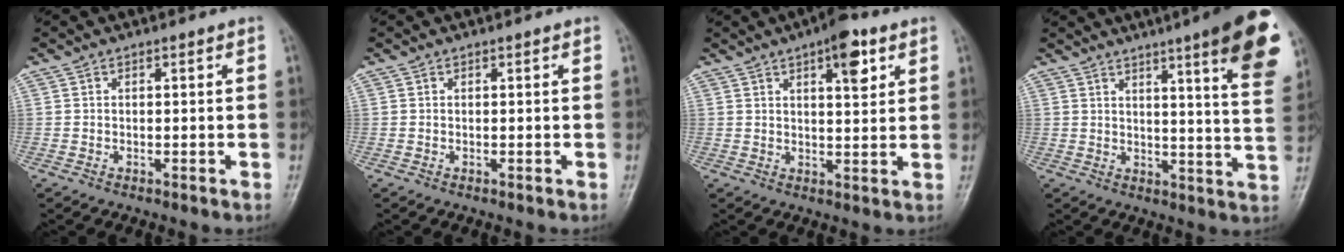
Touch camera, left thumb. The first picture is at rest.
{"total": 0.0}
{"total": 7.6, "force": [3.8, 2.8, 6.0], "torque": [-0.067, -0.014, 0.048]}
{"total": 16.9, "force": [9.5, 2.0, 13.8], "torque": [-0.151, -0.043, 0.110]}